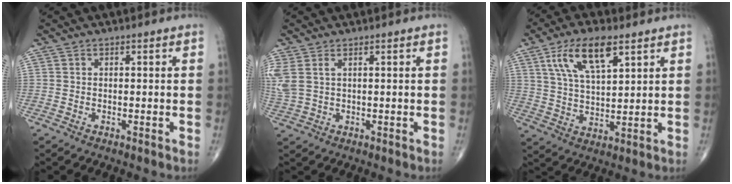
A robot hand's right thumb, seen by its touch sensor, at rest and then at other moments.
{"total": 5.7, "force": [2.1, 2.9, 4.4], "torque": [-0.130, 0.008, 0.053]}
{"total": 11.9, "force": [5.9, 4.7, 9.2], "torque": [-0.163, -0.017, 0.114]}